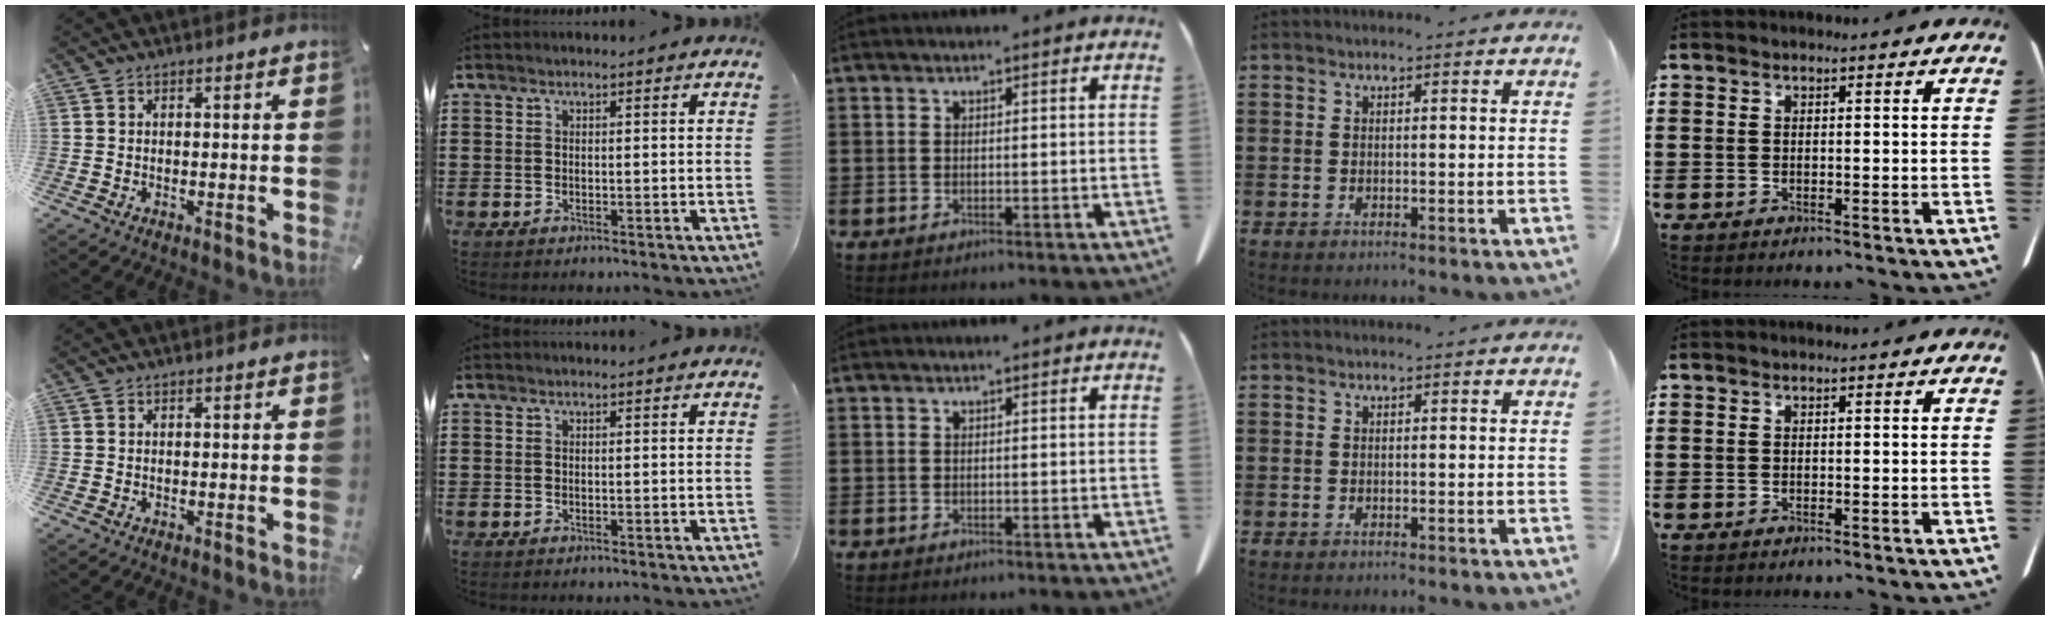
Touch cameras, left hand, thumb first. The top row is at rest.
{}